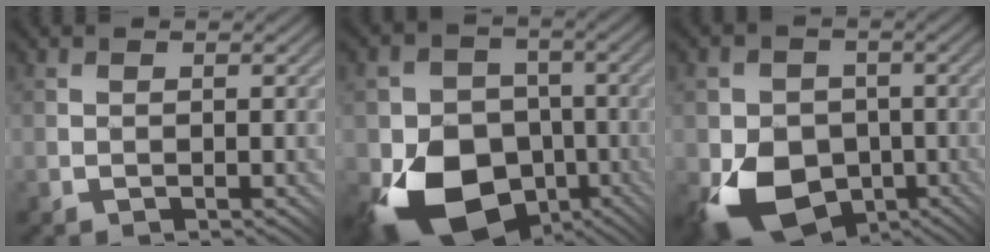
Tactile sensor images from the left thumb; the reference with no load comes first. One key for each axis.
{"total": 14.6, "fx": -6.5, "fy": 10.7, "fz": 7.4, "tx": -0.149, "ty": -0.038, "tz": -0.115}
{"total": 11.9, "fx": -4.9, "fy": 8.8, "fz": 6.4, "tx": -0.132, "ty": -0.032, "tz": -0.091}